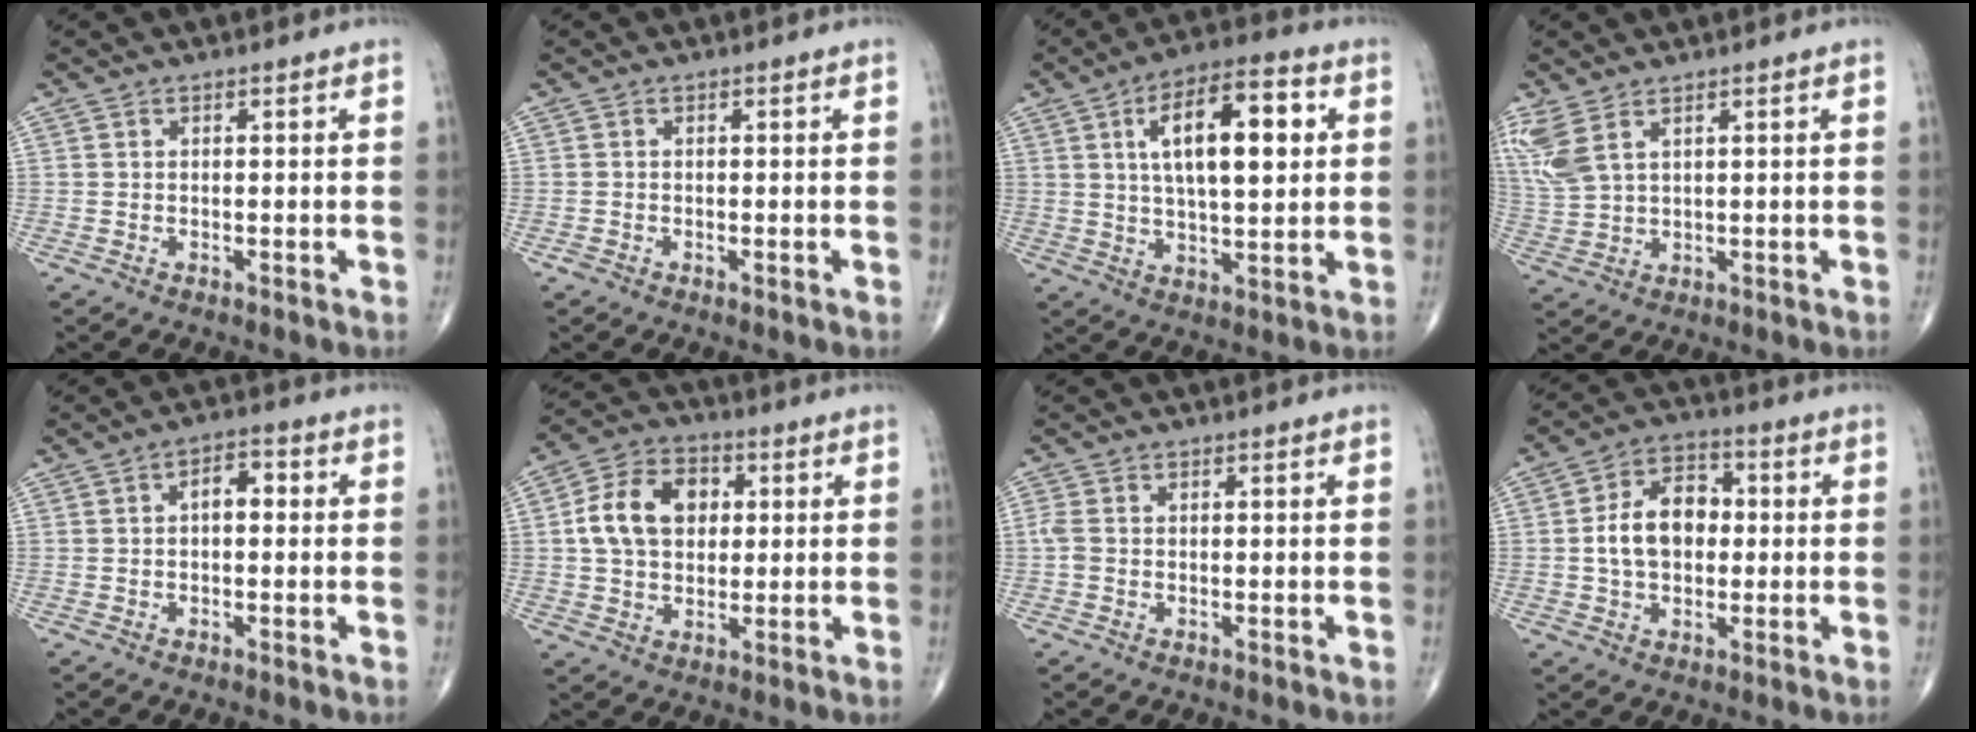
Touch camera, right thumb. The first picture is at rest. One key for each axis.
{"total": 0.6, "fx": -0.4, "fy": 0.3, "fz": 0.3, "tx": -0.006, "ty": -0.002, "tz": -0.010}
{"total": 15.7, "fx": 4.0, "fy": 6.3, "fz": 13.9, "tx": -0.206, "ty": 0.006, "tz": 0.062}
{"total": 7.2, "fx": 3.9, "fy": 3.0, "fz": 5.2, "tx": -0.139, "ty": -0.003, "tz": 0.092}
{"total": 3.9, "fx": 0.3, "fy": 2.2, "fz": 3.2, "tx": -0.035, "ty": 0.014, "tz": -0.004}
{"total": 12.2, "fx": 1.9, "fy": 8.8, "fz": 8.2, "tx": -0.125, "ty": 0.012, "tz": 0.027}
{"total": 1.9, "fx": -0.1, "fy": 1.4, "fz": 1.3, "tx": -0.040, "ty": 0.001, "tz": -0.005}
{"total": 10.5, "fx": 0.2, "fy": 7.2, "fz": 7.7, "tx": -0.115, "ty": 0.020, "tz": -0.004}